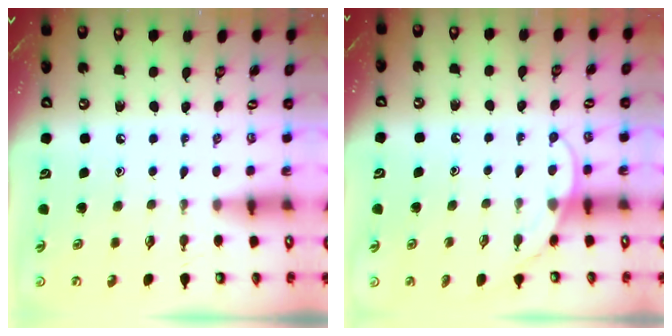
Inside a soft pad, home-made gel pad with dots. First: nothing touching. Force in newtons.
{"total": 6.5, "press": 6.5, "slide": 0.5}